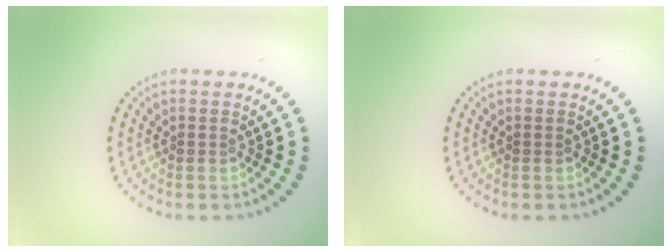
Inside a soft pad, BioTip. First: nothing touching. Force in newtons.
{"total": 0.0}